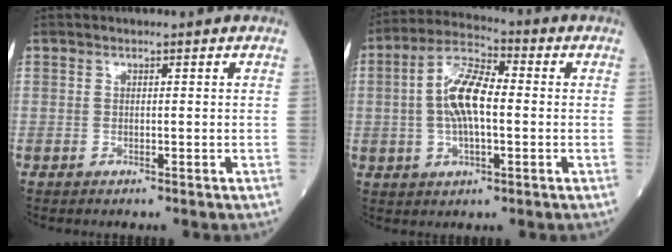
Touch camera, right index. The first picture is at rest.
{"total": 9.6, "force": [0.0, 3.3, 9.0], "torque": [-0.184, 0.013, -0.004]}